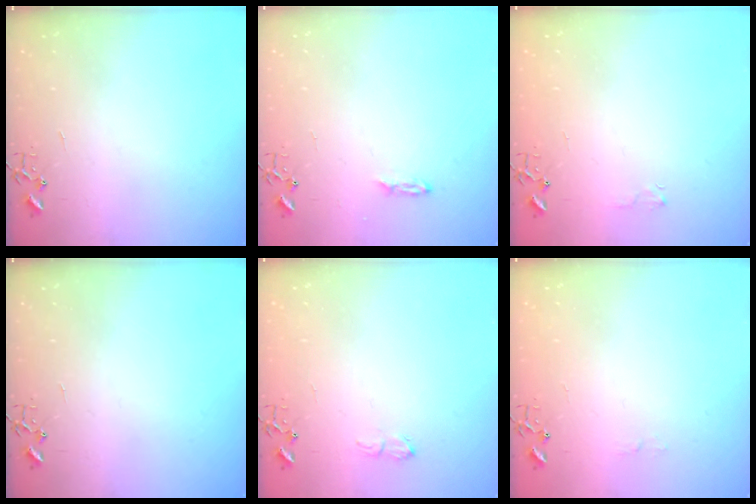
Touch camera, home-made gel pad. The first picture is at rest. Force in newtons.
{"total": 2.2, "press": 2.2, "slide": 0.4}
{"total": 4.4, "press": 4.4, "slide": 0.6}
{"total": 0.0}
{"total": 6.1, "press": 6.0, "slide": 0.8}
{"total": 3.9, "press": 3.9, "slide": 0.5}